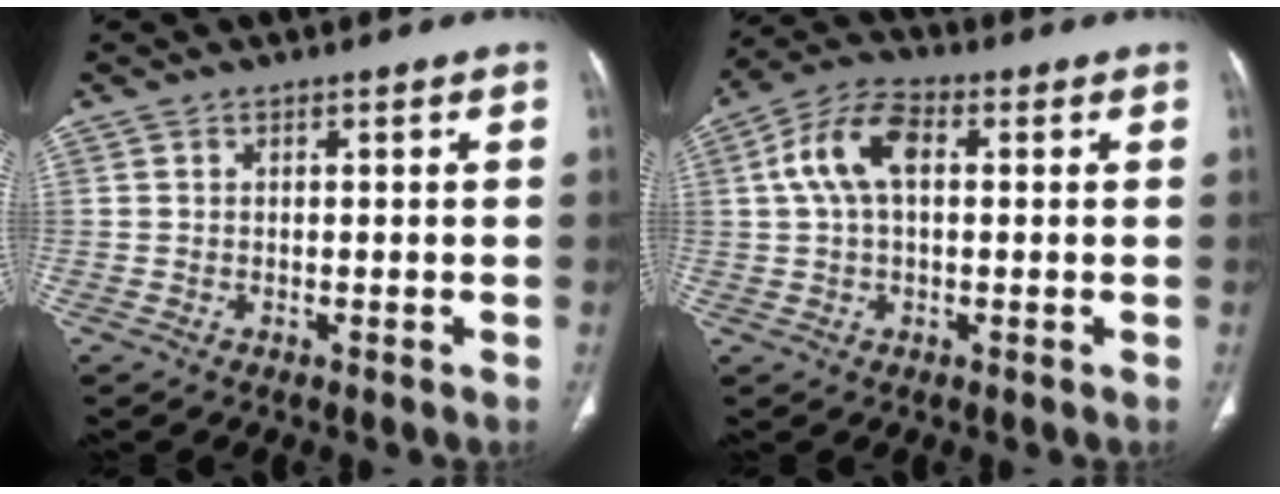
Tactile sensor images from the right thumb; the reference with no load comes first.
{"total": 9.3, "force": [1.7, 5.2, 7.5], "torque": [-0.152, 0.028, 0.027]}